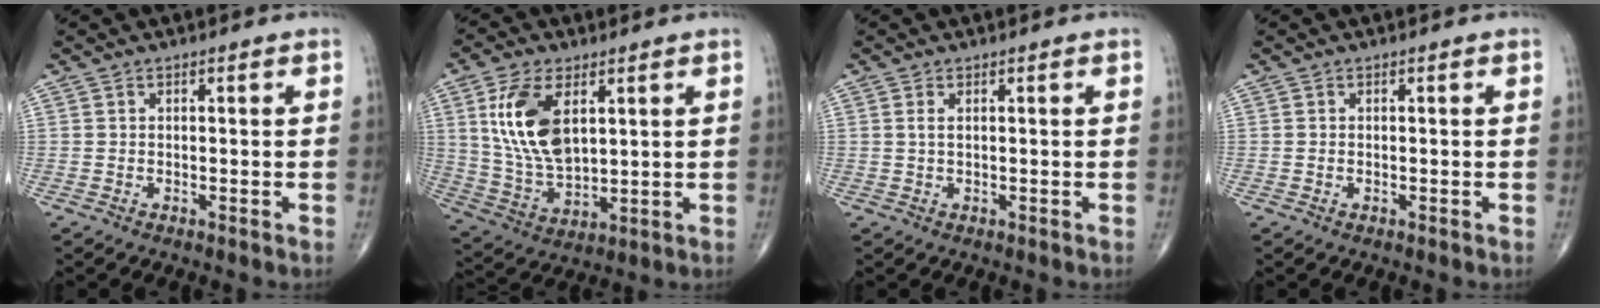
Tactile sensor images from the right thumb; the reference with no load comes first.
{"total": 14.0, "force": [4.4, 7.4, 11.0], "torque": [-0.213, -0.018, 0.095]}
{"total": 1.1, "force": [0.3, 0.4, 0.9], "torque": [-0.025, 0.004, 0.008]}
{"total": 0.0}